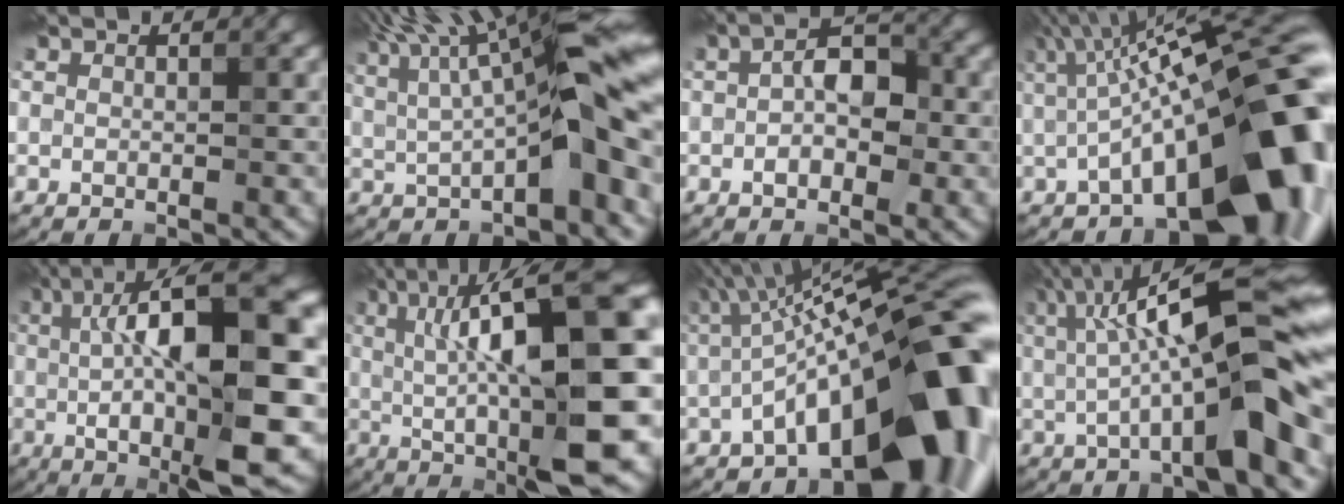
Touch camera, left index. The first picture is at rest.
{"total": 12.3, "force": [2.5, 2.7, 11.7], "torque": [-0.185, 0.026, 0.043]}
{"total": 4.1, "force": [-0.7, 2.2, 3.4], "torque": [-0.051, 0.011, -0.017]}
{"total": 14.4, "force": [-1.4, 4.8, 13.5], "torque": [-0.177, 0.028, -0.027]}
{"total": 16.9, "force": [1.5, 4.7, 16.1], "torque": [-0.232, 0.019, 0.021]}
{"total": 15.0, "force": [1.1, 3.7, 14.5], "torque": [-0.199, 0.024, 0.013]}
{"total": 14.0, "force": [-2.8, 4.8, 12.9], "torque": [-0.170, 0.027, -0.053]}
{"total": 11.6, "force": [0.4, 2.4, 11.3], "torque": [-0.173, 0.027, 0.000]}